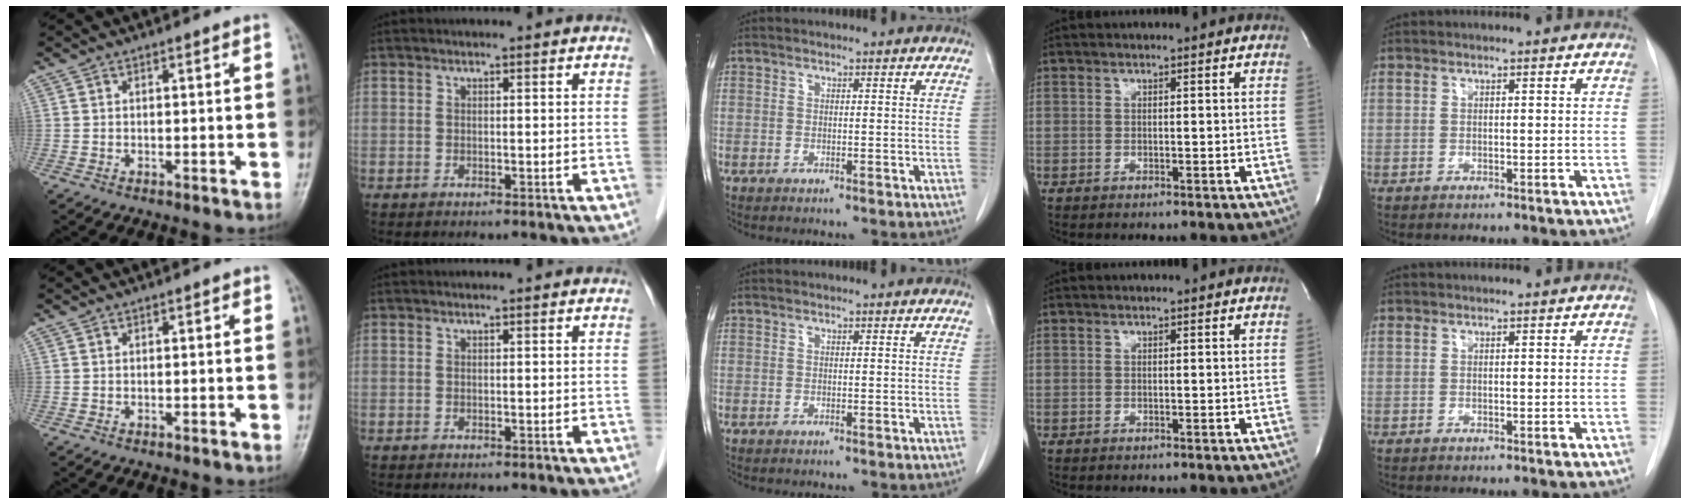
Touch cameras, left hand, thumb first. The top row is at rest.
{}